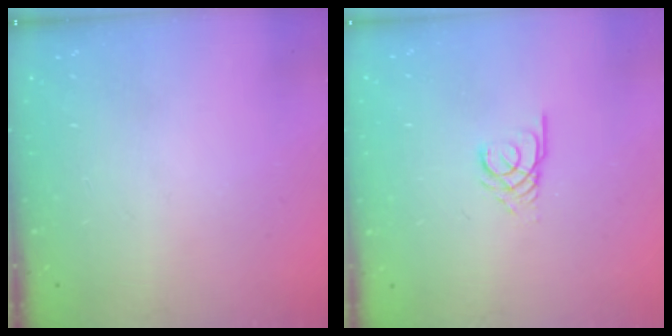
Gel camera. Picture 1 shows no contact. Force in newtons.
{"total": 2.5, "press": 2.5, "slide": 0.2}